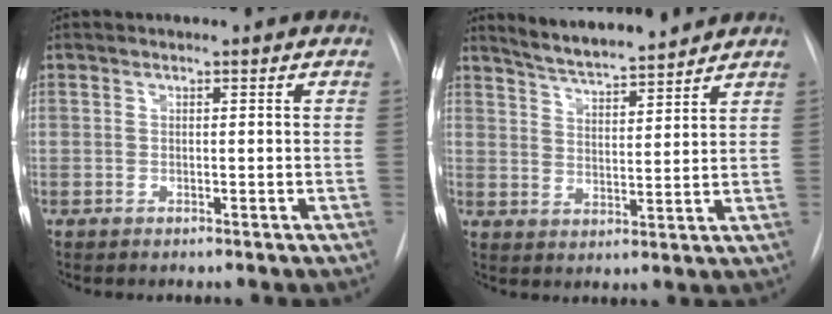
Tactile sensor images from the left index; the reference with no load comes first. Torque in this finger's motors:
{"motor_torque": [-0.07, -0.09, -0.11, 0.03]}